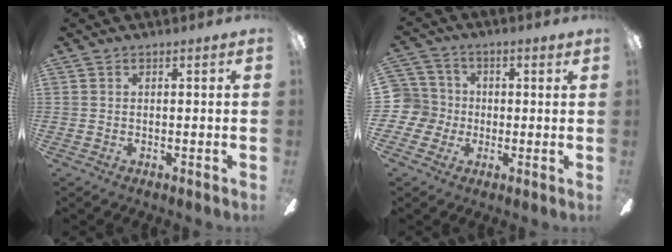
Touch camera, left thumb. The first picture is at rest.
{"total": 7.1, "force": [-0.2, 7.0, 1.0], "torque": [-0.045, 0.003, -0.005]}